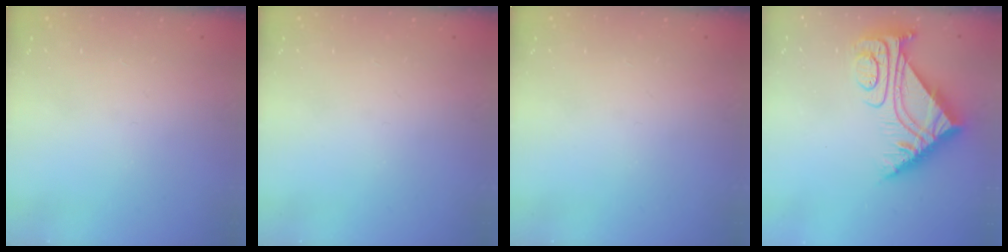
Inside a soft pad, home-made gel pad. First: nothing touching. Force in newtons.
{"total": 0.0}
{"total": 0.0}
{"total": 10.2, "press": 10.1, "slide": 0.8}